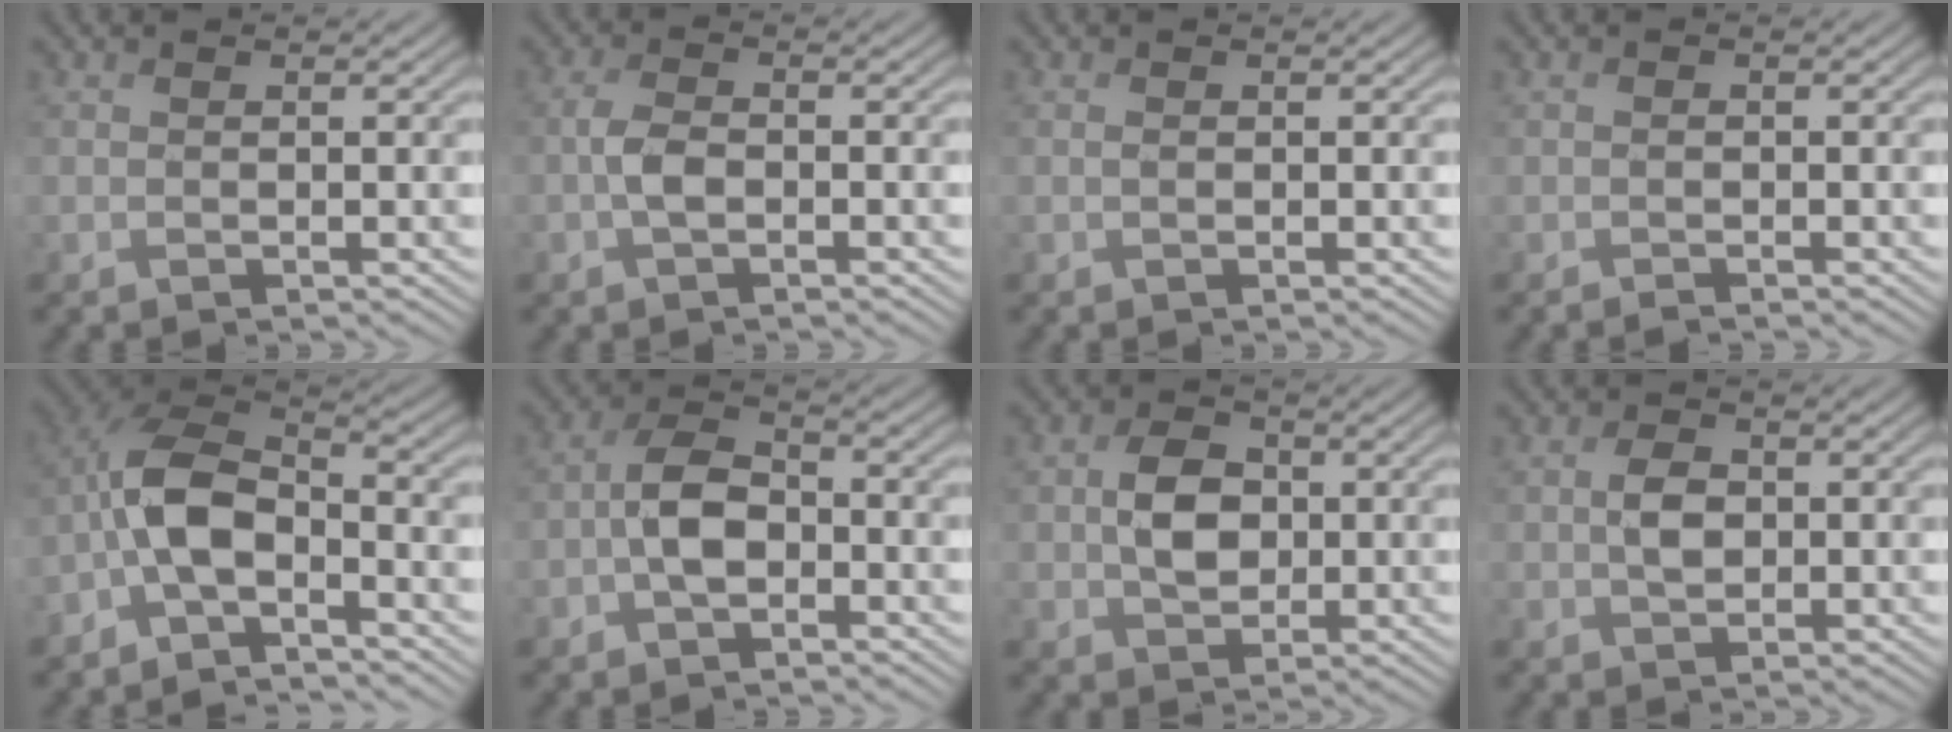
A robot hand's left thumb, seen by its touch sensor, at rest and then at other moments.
{"total": 2.6, "force": [-0.9, 1.1, 2.2], "torque": [-0.048, 0.005, -0.024]}
{"total": 0.0}
{"total": 0.7, "force": [-0.7, 0.0, 0.3], "torque": [-0.004, 0.000, -0.013]}
{"total": 7.8, "force": [-3.3, 3.6, 6.0], "torque": [-0.125, 0.016, -0.086]}
{"total": 5.1, "force": [-1.8, 3.0, 3.8], "torque": [-0.073, 0.011, -0.044]}
{"total": 4.7, "force": [0.1, 3.6, 3.1], "torque": [-0.064, -0.001, -0.002]}
{"total": 2.7, "force": [0.0, 1.9, 1.9], "torque": [-0.043, 0.000, 0.000]}